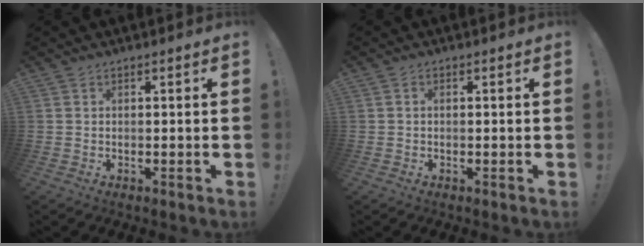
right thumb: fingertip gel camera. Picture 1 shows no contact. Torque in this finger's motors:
{"motor_torque": [-0.07, -0.35, -0.27, 0.41, -0.02]}